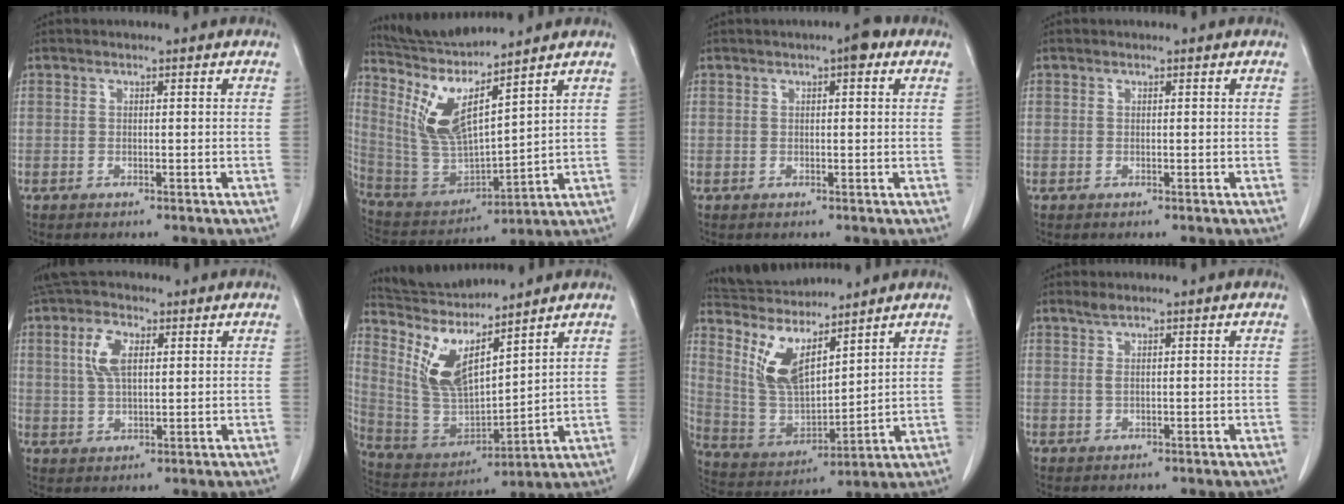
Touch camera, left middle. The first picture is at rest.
{"total": 11.7, "force": [9.1, 0.1, 7.4], "torque": [-0.159, -0.018, 0.191]}
{"total": 3.1, "force": [1.6, 0.6, 2.6], "torque": [-0.039, 0.007, 0.019]}
{"total": 0.0}
{"total": 6.5, "force": [2.6, 2.9, 5.2], "torque": [-0.114, 0.010, 0.054]}
{"total": 12.5, "force": [9.8, 2.2, 7.4], "torque": [-0.156, -0.014, 0.206]}
{"total": 12.9, "force": [9.9, 3.6, 7.5], "torque": [-0.159, -0.005, 0.204]}
{"total": 1.5, "force": [1.2, 0.1, 1.0], "torque": [-0.029, 0.005, 0.027]}